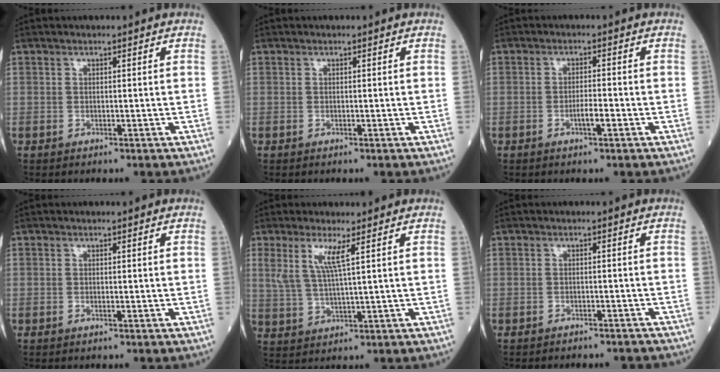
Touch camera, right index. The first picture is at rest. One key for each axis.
{"total": 0.0}
{"total": 2.4, "fx": -1.0, "fy": 0.3, "fz": 2.2, "tx": -0.033, "ty": 0.002, "tz": -0.017}
{"total": 0.0}
{"total": 5.0, "fx": 2.3, "fy": -0.1, "fz": 4.5, "tx": -0.099, "ty": -0.002, "tz": 0.052}
{"total": 4.8, "fx": -4.6, "fy": 1.1, "fz": 0.8, "tx": -0.005, "ty": -0.005, "tz": -0.051}